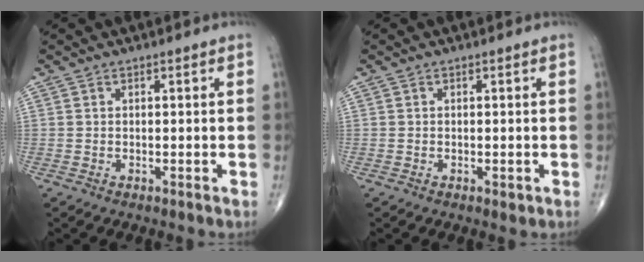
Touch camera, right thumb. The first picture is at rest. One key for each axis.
{"total": 0.8, "fx": -0.3, "fy": 0.4, "fz": 0.7, "tx": -0.007, "ty": -0.002, "tz": -0.004}